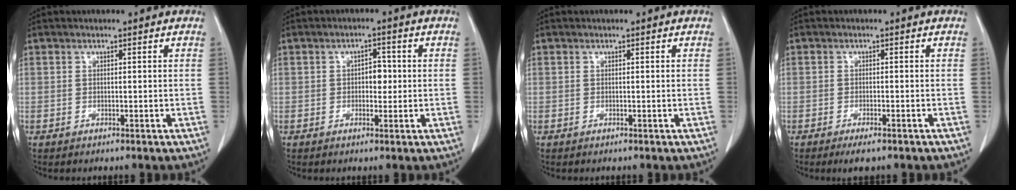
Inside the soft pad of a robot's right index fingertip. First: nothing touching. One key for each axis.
{"total": 2.7, "fx": 0.0, "fy": 1.6, "fz": 2.2, "tx": -0.027, "ty": 0.006, "tz": 0.000}
{"total": 0.0}
{"total": 3.4, "fx": -2.5, "fy": 0.8, "fz": 2.2, "tx": -0.026, "ty": -0.004, "tz": -0.031}